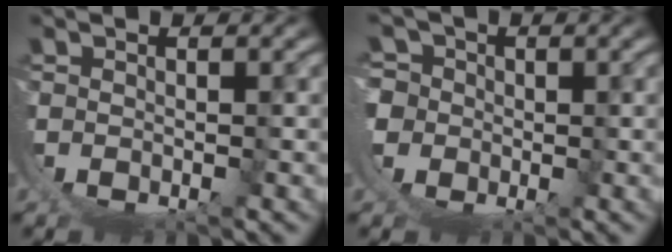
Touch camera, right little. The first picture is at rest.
{"total": 9.2, "force": [-0.8, 8.6, 3.1], "torque": [-0.096, -0.037, -0.014]}